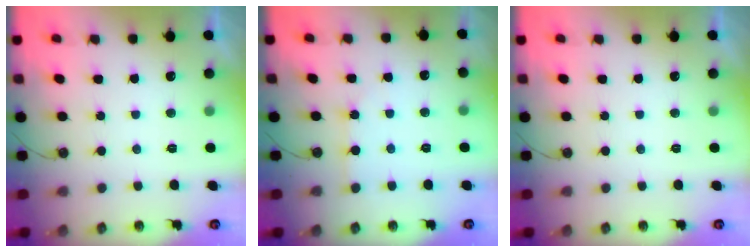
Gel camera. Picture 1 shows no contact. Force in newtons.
{"total": 2.4, "press": 2.4, "slide": 0.3}
{"total": 0.0}